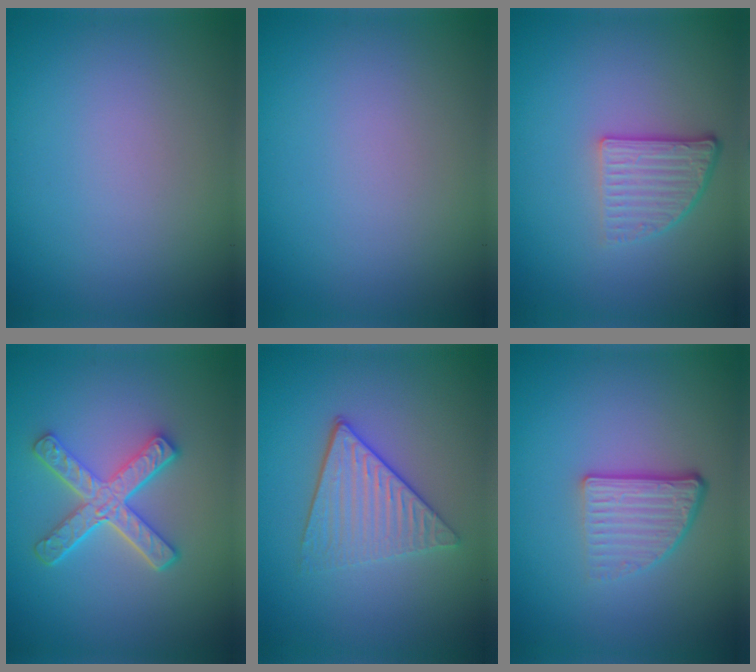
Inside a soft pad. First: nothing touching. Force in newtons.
{"total": 0.0}
{"total": 3.7, "press": 2.5, "slide": 2.7}
{"total": 4.9, "press": 3.4, "slide": 3.4}
{"total": 3.8, "press": 3.3, "slide": 2.0}
{"total": 3.8, "press": 2.5, "slide": 2.9}